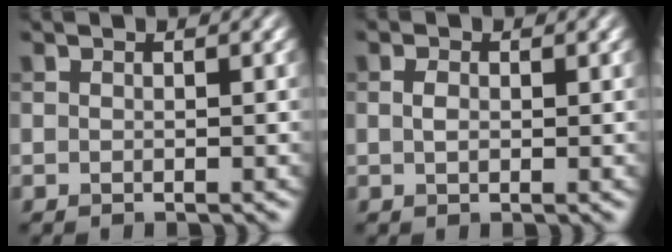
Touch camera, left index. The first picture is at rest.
{"total": 1.2, "force": [0.1, 0.7, 1.0], "torque": [-0.020, 0.001, 0.001]}